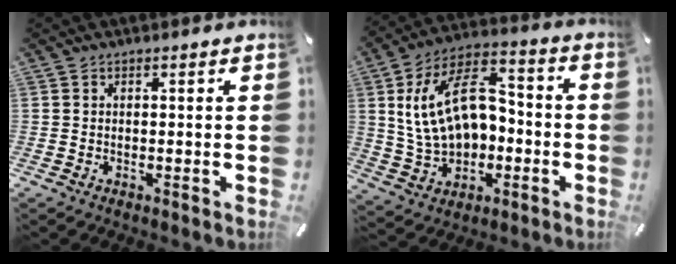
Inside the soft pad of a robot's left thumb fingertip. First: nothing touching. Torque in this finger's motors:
{"motor_torque": [2.38, 2.63, 1.11, 0.67, 0.26]}